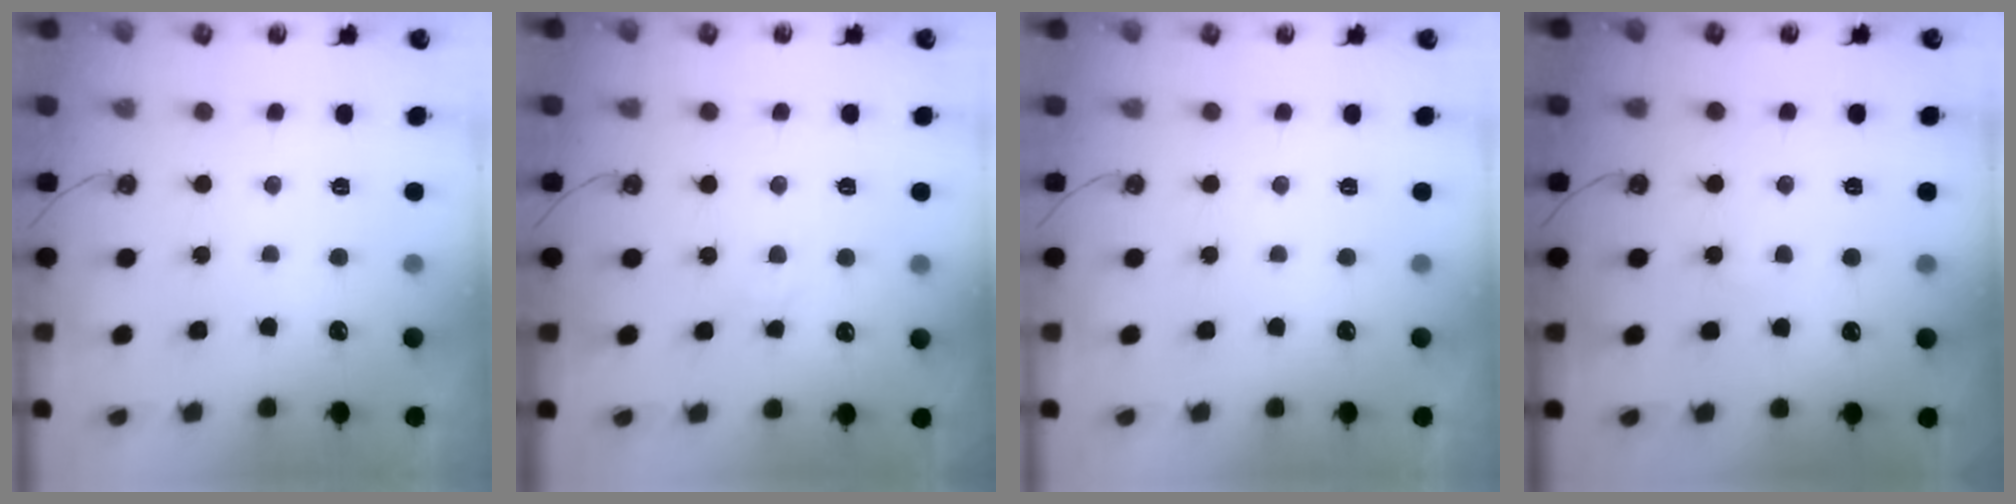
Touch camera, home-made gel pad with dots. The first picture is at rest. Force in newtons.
{"total": 5.0, "press": 4.9, "slide": 0.7}
{"total": 0.0}
{"total": 2.4, "press": 2.3, "slide": 0.4}